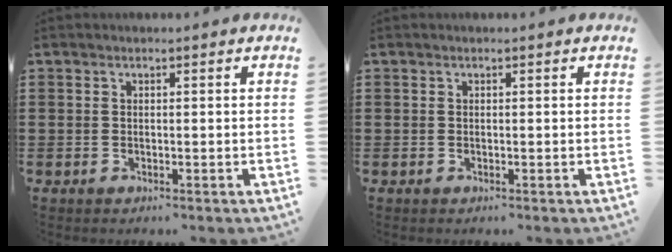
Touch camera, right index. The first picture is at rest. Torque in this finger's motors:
{"motor_torque": [0.25, 0.24, 0.00, 0.00]}